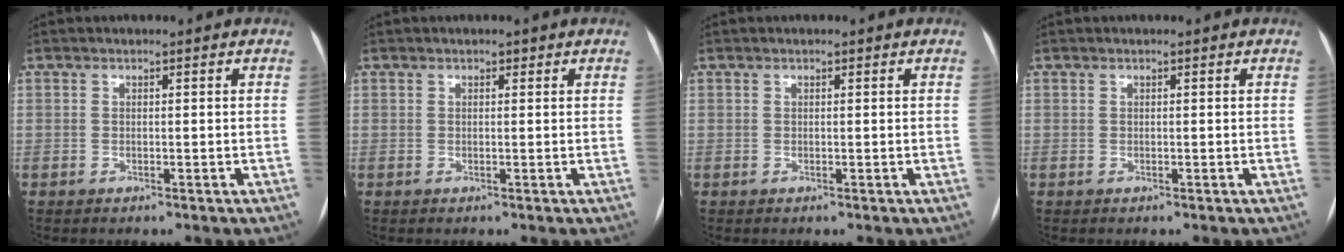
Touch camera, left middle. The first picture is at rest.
{"total": 0.6, "force": [0.4, 0.4, 0.3], "torque": [-0.005, 0.001, 0.004]}
{"total": 0.0}
{"total": 0.0}